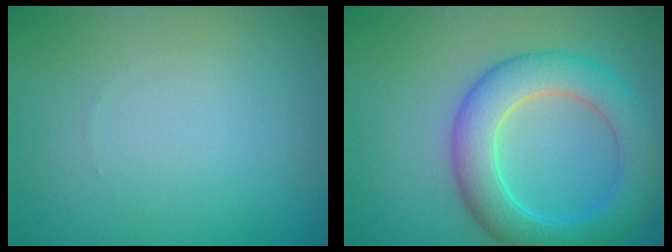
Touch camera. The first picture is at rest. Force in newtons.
{"total": 6.3, "press": 6.3, "slide": 0.1}